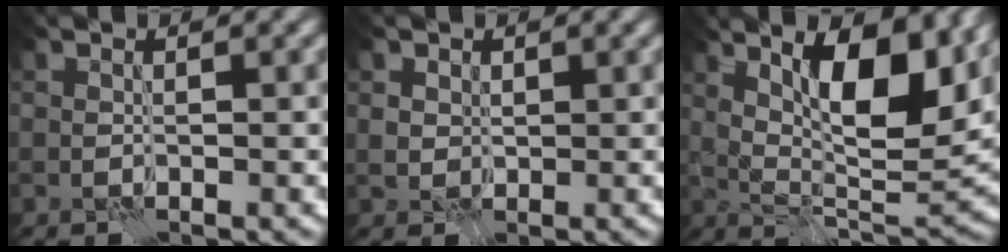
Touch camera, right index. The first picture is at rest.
{"total": 2.3, "force": [1.2, 1.9, 0.8], "torque": [-0.024, -0.002, 0.033]}
{"total": 10.9, "force": [4.4, 3.6, 9.2], "torque": [-0.141, 0.001, 0.076]}